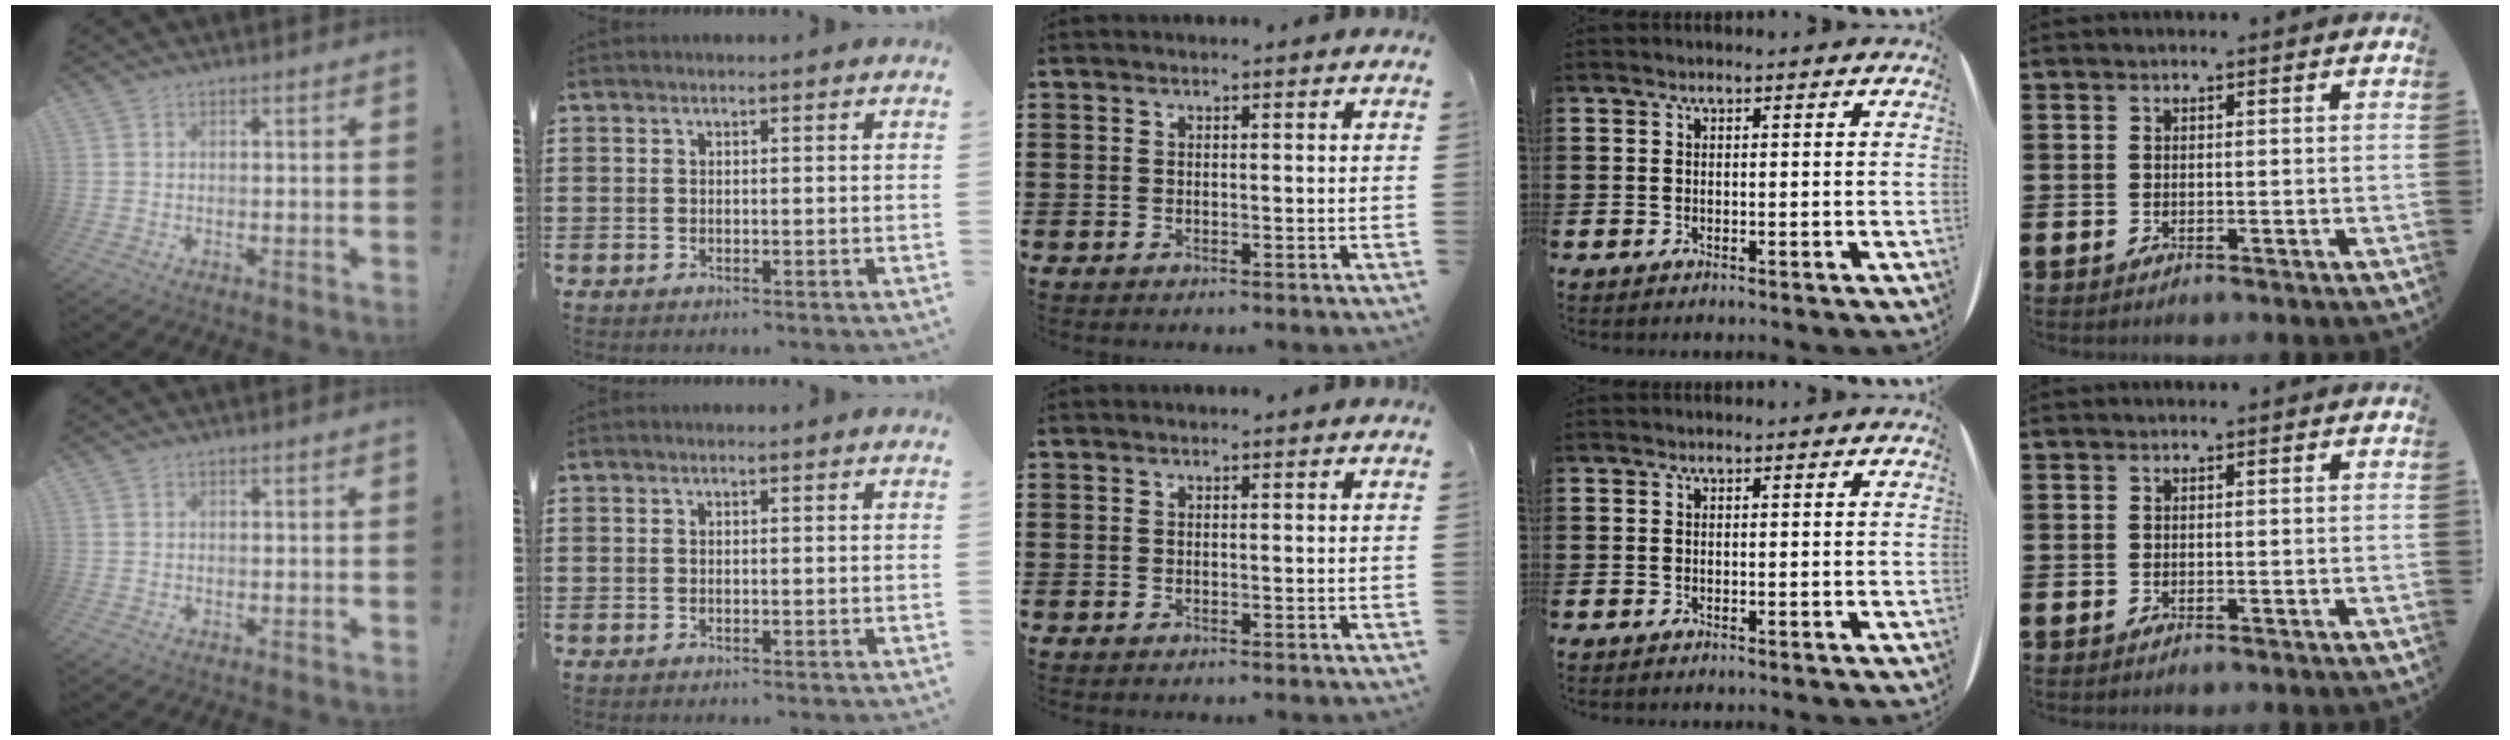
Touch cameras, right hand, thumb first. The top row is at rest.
{}